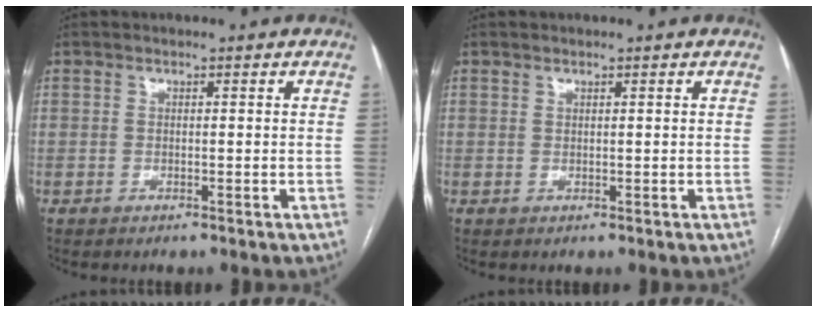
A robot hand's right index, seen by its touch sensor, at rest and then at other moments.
{"total": 0.0}